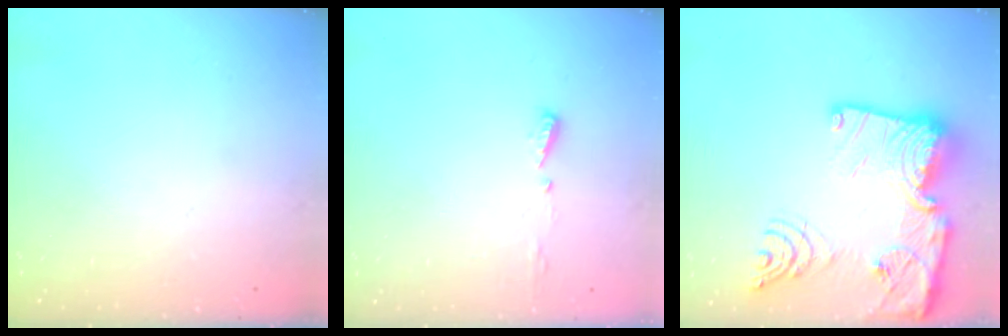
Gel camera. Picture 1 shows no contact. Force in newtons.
{"total": 4.7, "press": 4.7, "slide": 0.4}
{"total": 25.2, "press": 25.1, "slide": 2.6}